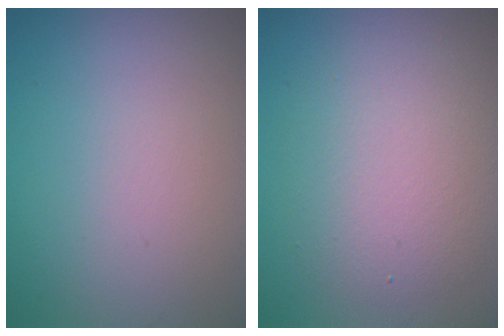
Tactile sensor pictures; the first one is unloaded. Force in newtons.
{"total": 5.1, "press": 5.1, "slide": 0.1}